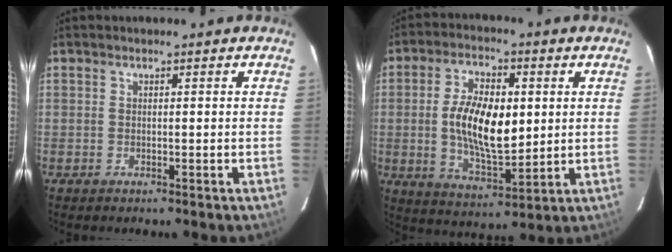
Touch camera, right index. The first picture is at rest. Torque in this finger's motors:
{"motor_torque": [0.85, -0.22, 0.57, 0.20]}